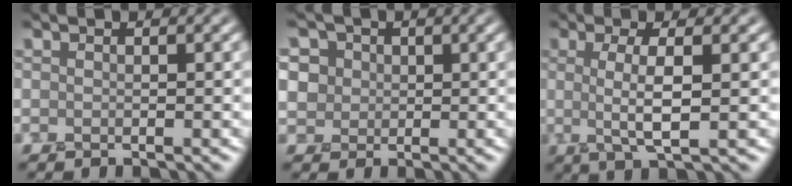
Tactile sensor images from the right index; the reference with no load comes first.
{"total": 5.3, "force": [2.5, 4.4, 1.6], "torque": [-0.038, 0.034, 0.030]}
{"total": 3.7, "force": [0.4, 0.9, 3.6], "torque": [-0.063, 0.005, 0.008]}